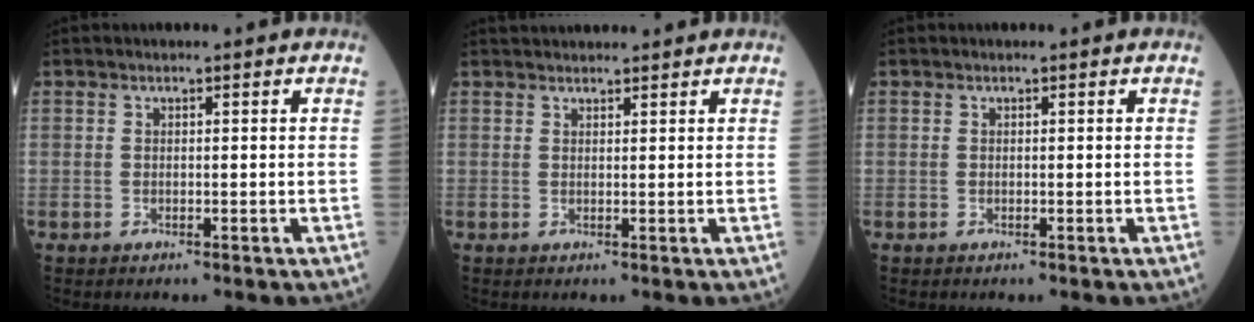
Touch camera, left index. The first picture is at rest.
{"total": 5.8, "force": [5.5, 0.7, 1.8], "torque": [-0.022, 0.038, 0.075]}
{"total": 0.0}